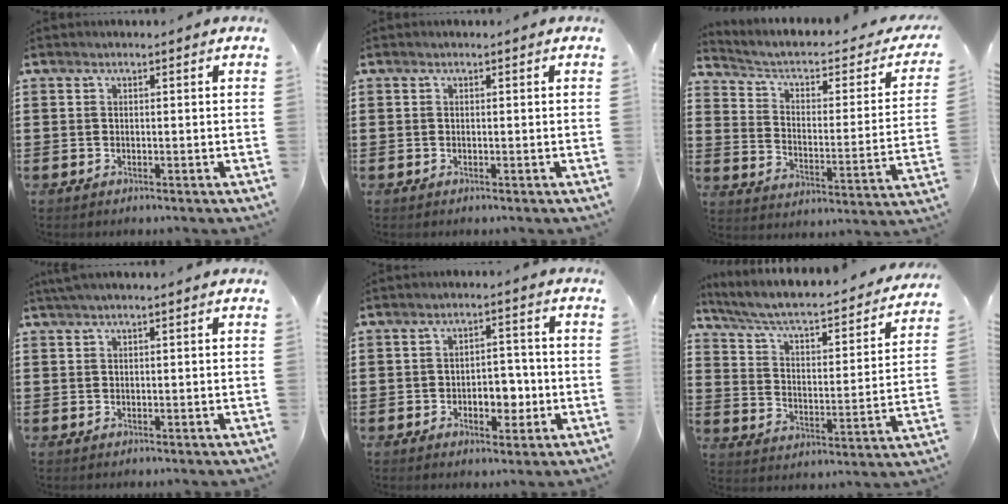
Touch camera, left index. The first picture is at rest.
{"total": 0.0}
{"total": 3.9, "force": [2.3, 1.8, 2.5], "torque": [-0.064, -0.019, 0.031]}
{"total": 1.0, "force": [0.5, -0.1, 0.8], "torque": [-0.015, -0.001, 0.010]}
{"total": 5.1, "force": [-1.5, 3.2, 3.7], "torque": [-0.054, 0.003, -0.032]}
{"total": 4.6, "force": [3.7, 0.7, 2.7], "torque": [-0.070, -0.037, 0.052]}